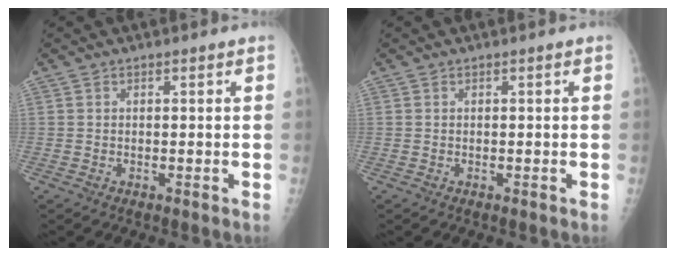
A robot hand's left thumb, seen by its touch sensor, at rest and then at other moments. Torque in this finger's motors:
{"motor_torque": [0.00, 0.00, 0.00, 0.00, 0.00]}